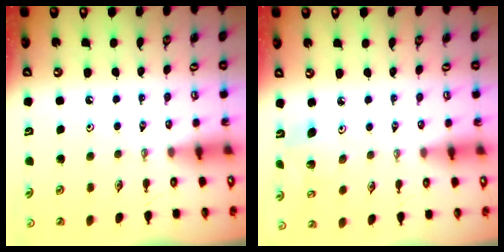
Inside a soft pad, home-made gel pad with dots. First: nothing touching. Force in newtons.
{"total": 3.8, "press": 3.5, "slide": 1.6}